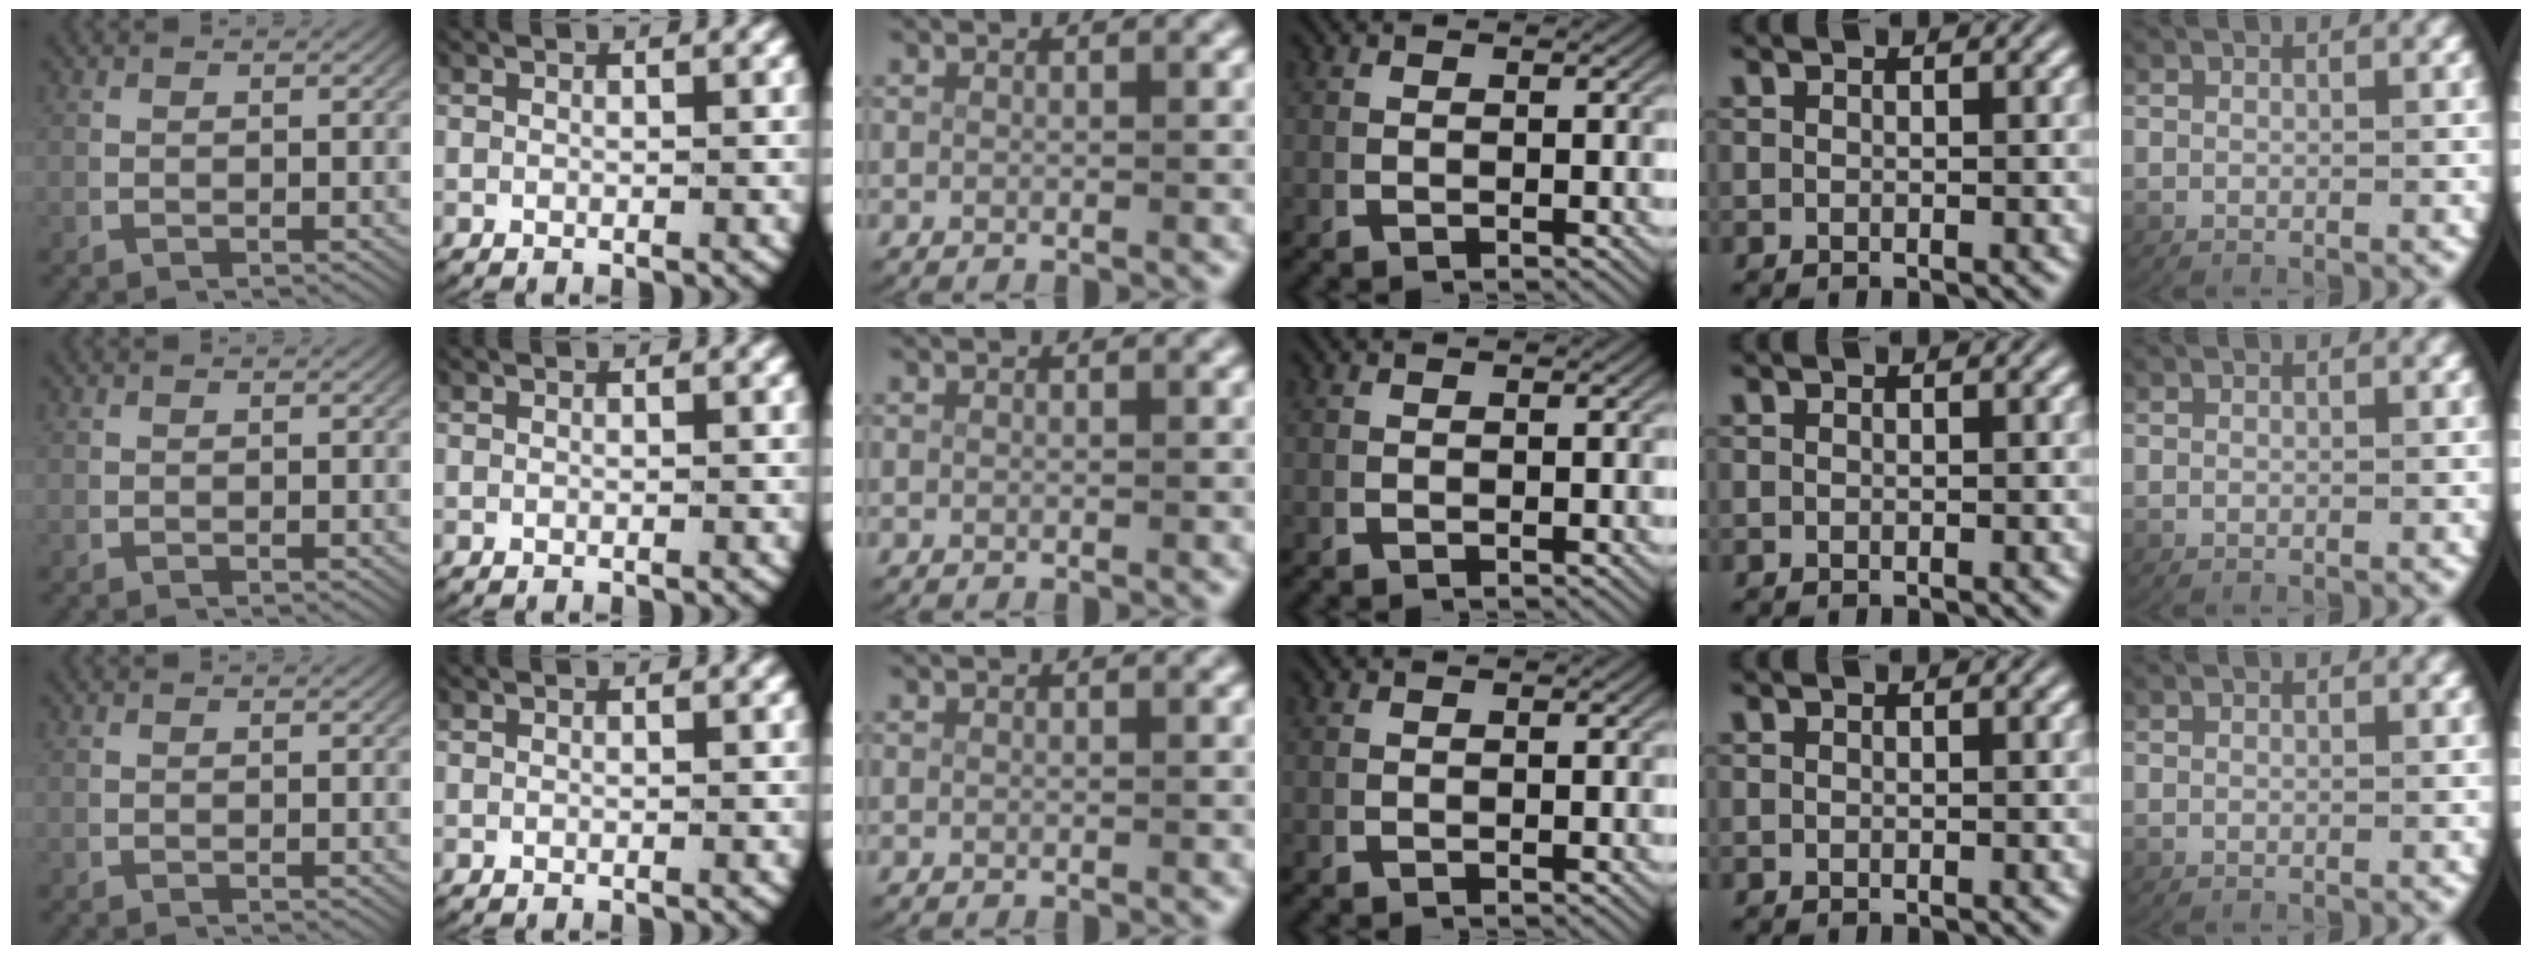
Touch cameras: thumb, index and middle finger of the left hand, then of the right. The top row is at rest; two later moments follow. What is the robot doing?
{"motion": "lift_and_place", "object": "plastic wrap"}